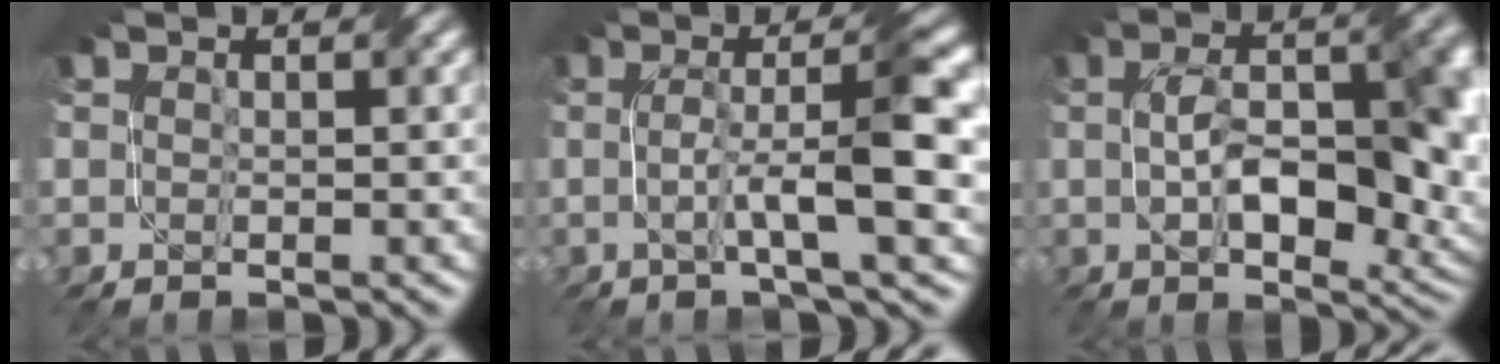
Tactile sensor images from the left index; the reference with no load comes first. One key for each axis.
{"total": 7.3, "fx": -0.2, "fy": 1.1, "fz": 7.2, "tx": -0.119, "ty": 0.009, "tz": -0.003}
{"total": 12.0, "fx": -0.4, "fy": 5.4, "fz": 10.7, "tx": -0.161, "ty": 0.000, "tz": -0.003}